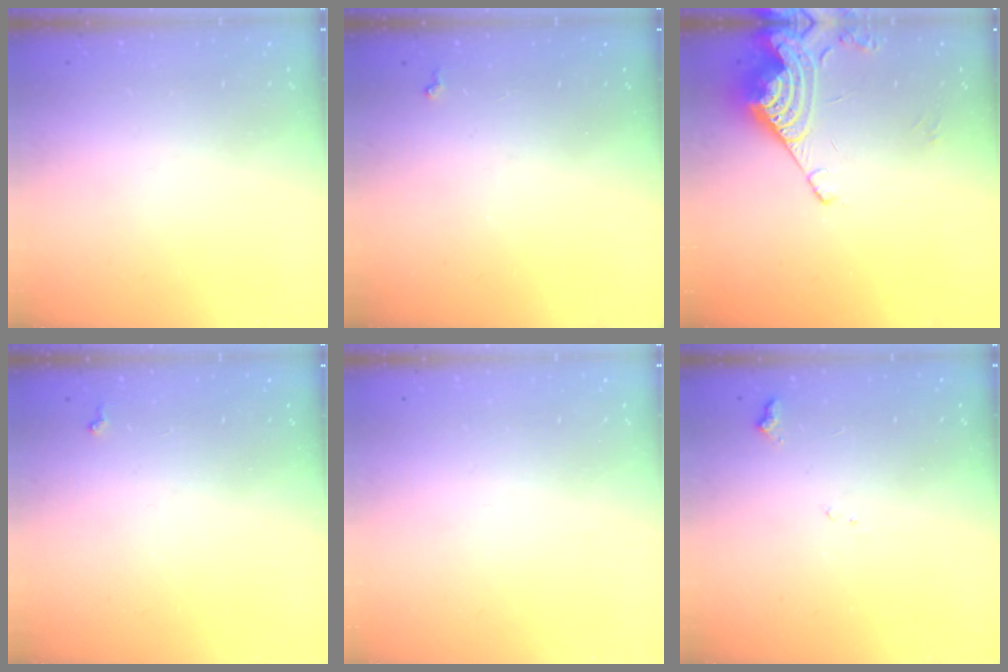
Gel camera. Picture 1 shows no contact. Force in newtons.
{"total": 0.8, "press": 0.8, "slide": 0.3}
{"total": 13.5, "press": 13.5, "slide": 1.1}
{"total": 0.8, "press": 0.8, "slide": 0.3}
{"total": 0.0}
{"total": 6.1, "press": 6.0, "slide": 1.0}